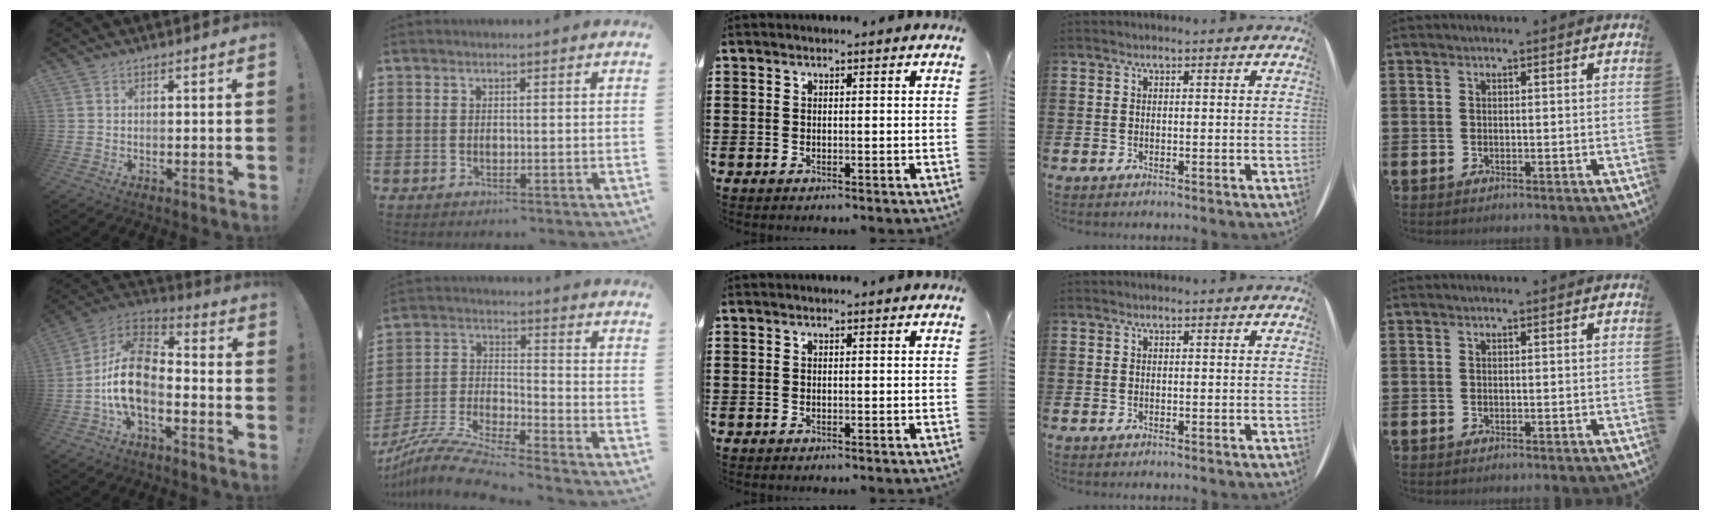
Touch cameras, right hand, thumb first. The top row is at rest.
{"thumb": {"total": 15.0, "force": [-4.9, 8.8, 11.1], "torque": [-0.193, 0.026, -0.081]}, "index": {"total": 9.2, "force": [-8.7, -0.2, 3.1], "torque": [-0.075, 0.000, -0.176]}}